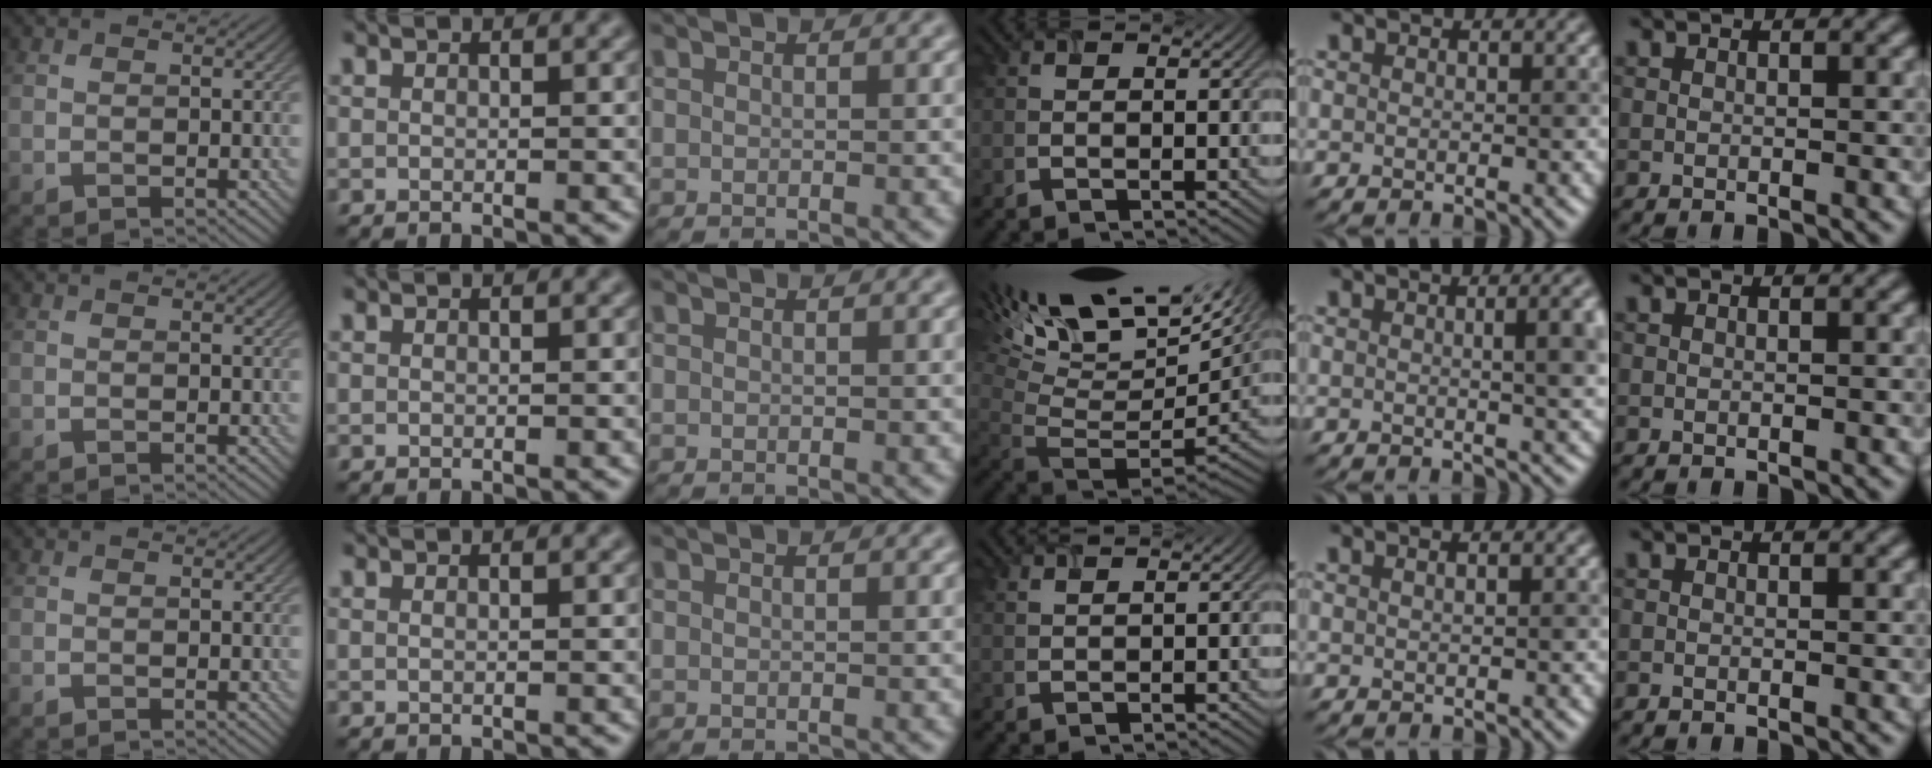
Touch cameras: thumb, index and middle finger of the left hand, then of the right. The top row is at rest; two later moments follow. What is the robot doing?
{"motion": "screw", "object": "timer"}